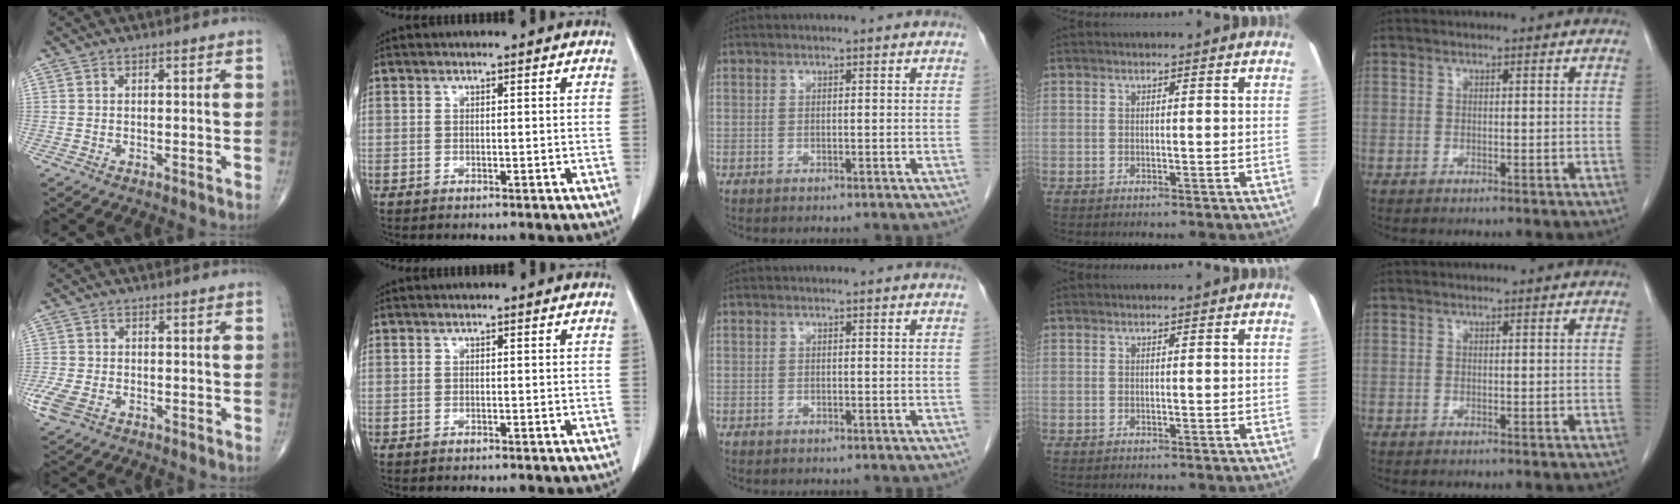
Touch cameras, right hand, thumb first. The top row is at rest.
{"thumb": {"total": 5.4, "force": [-2.5, 3.3, 3.4], "torque": [-0.089, 0.003, -0.047]}, "middle": {"total": 0.6, "force": [-0.4, 0.4, 0.0], "torque": [-0.004, 0.002, -0.006]}}